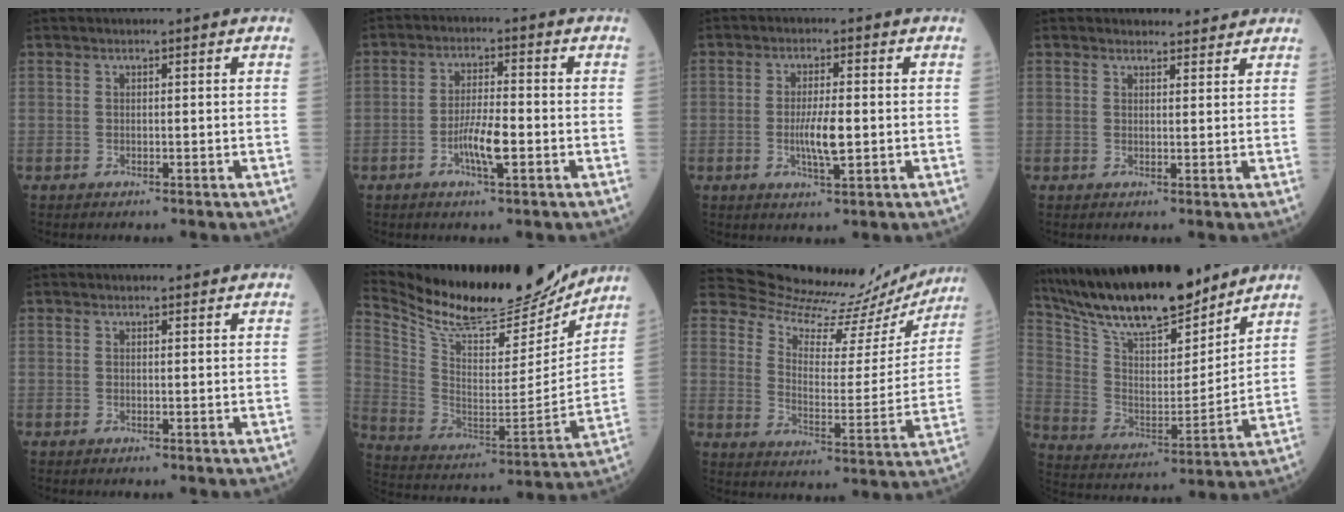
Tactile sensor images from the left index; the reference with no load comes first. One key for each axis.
{"total": 5.2, "fx": -2.1, "fy": 0.7, "fz": 4.8, "tx": -0.092, "ty": -0.005, "tz": -0.041}
{"total": 4.7, "fx": -0.8, "fy": 0.7, "fz": 4.5, "tx": -0.088, "ty": -0.009, "tz": -0.015}
{"total": 4.0, "fx": 3.8, "fy": 1.2, "fz": 0.2, "tx": 0.002, "ty": 0.004, "tz": 0.041}
{"total": 1.6, "fx": 1.6, "fy": 0.4, "fz": 0.2, "tx": -0.006, "ty": 0.005, "tz": 0.019}
{"total": 23.6, "fx": 21.6, "fy": 5.1, "fz": 8.0, "tx": -0.159, "ty": -0.040, "tz": 0.340}
{"total": 19.4, "fx": 19.0, "fy": 2.9, "fz": 2.1, "tx": -0.033, "ty": -0.081, "tz": 0.240}
{"total": 20.9, "fx": 18.1, "fy": 4.4, "fz": 9.6, "tx": -0.178, "ty": -0.001, "tz": 0.312}